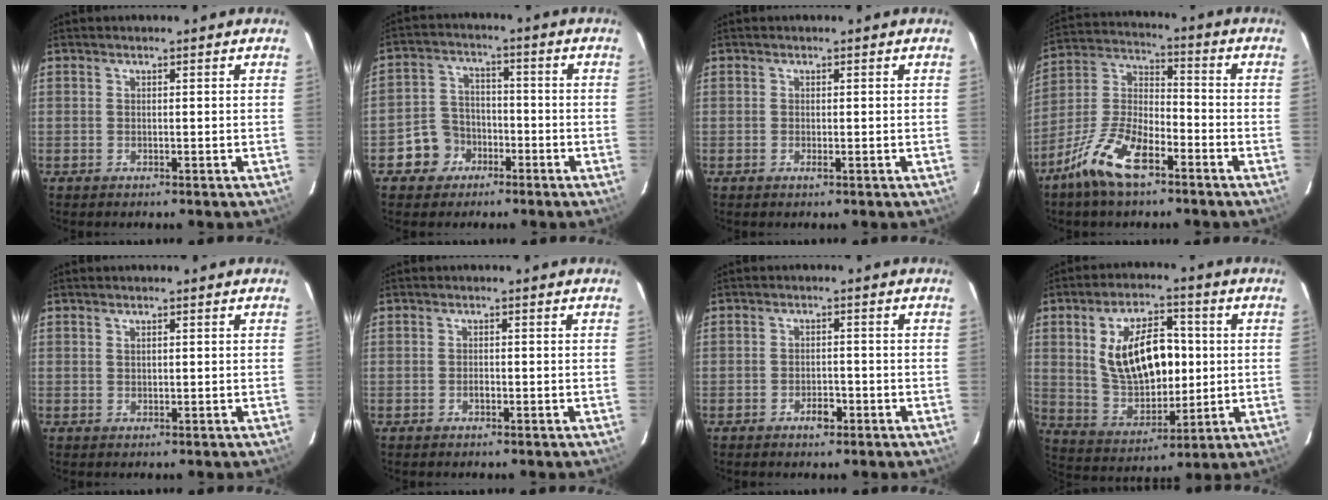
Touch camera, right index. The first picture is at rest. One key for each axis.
{"total": 7.1, "fx": -3.7, "fy": 5.9, "fz": 1.3, "tx": -0.043, "ty": 0.029, "tz": -0.057}
{"total": 1.0, "fx": -0.4, "fy": 0.1, "fz": 0.9, "tx": -0.019, "ty": -0.003, "tz": -0.007}
{"total": 13.6, "fx": -8.5, "fy": 5.1, "fz": 9.3, "tx": -0.200, "ty": 0.006, "tz": -0.162}
{"total": 0.7, "fx": 0.4, "fy": 0.4, "fz": 0.5, "tx": -0.009, "ty": 0.004, "tz": 0.008}
{"total": 0.9, "fx": -0.5, "fy": 0.5, "fz": 0.7, "tx": -0.013, "ty": 0.003, "tz": -0.009}
{"total": 2.9, "fx": -1.8, "fy": 1.6, "fz": 1.6, "tx": -0.032, "ty": 0.003, "tz": -0.027}
{"total": 15.6, "fx": 2.4, "fy": 8.7, "fz": 12.7, "tx": -0.238, "ty": 0.011, "tz": 0.061}